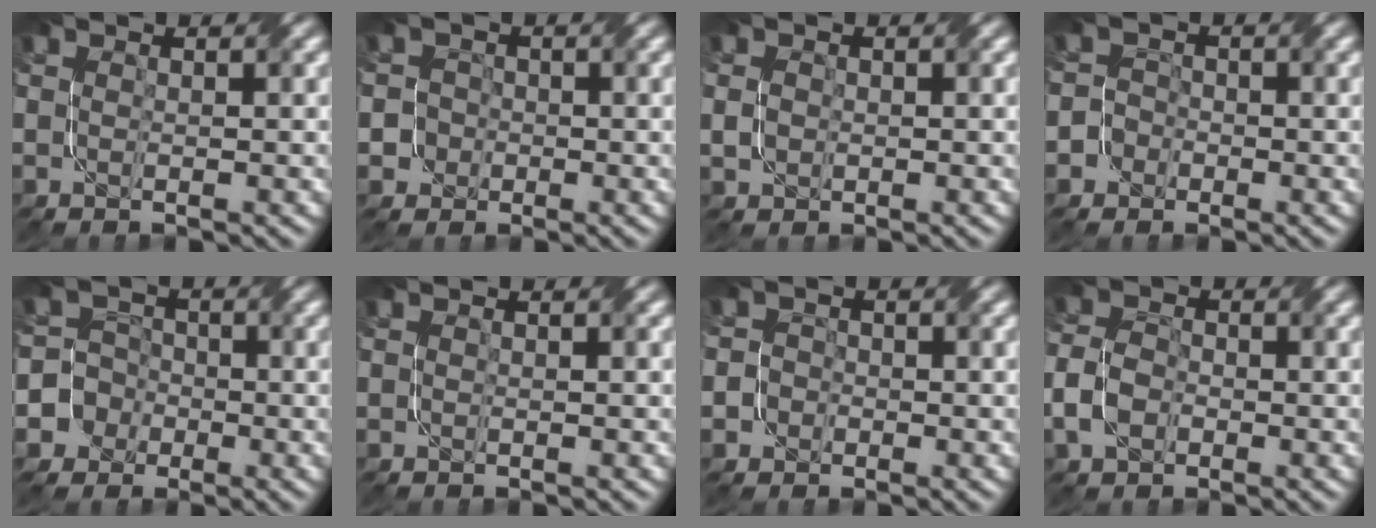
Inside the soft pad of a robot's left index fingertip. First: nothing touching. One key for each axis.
{"total": 3.0, "fx": -1.1, "fy": 2.7, "fz": 0.6, "tx": 0.007, "ty": 0.019, "tz": -0.038}
{"total": 1.3, "fx": -0.4, "fy": 1.0, "fz": 0.8, "tx": -0.022, "ty": 0.001, "tz": -0.007}
{"total": 3.0, "fx": -1.9, "fy": 2.3, "fz": 0.1, "tx": 0.027, "ty": 0.011, "tz": -0.046}
{"total": 6.5, "fx": -2.8, "fy": 5.9, "fz": 0.4, "tx": -0.003, "ty": 0.014, "tz": -0.082}
{"total": 0.0}
{"total": 2.4, "fx": -0.8, "fy": 2.2, "fz": 0.7, "tx": 0.010, "ty": 0.017, "tz": -0.041}
{"total": 3.3, "fx": -1.9, "fy": 2.1, "fz": 1.8, "tx": -0.039, "ty": 0.002, "tz": -0.046}